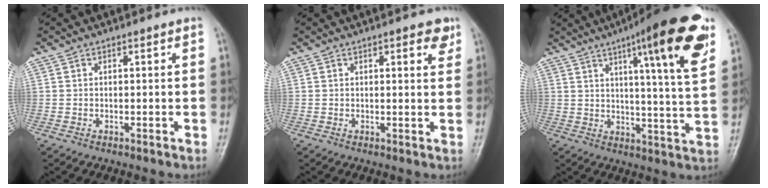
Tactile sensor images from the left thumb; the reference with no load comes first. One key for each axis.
{"total": 3.7, "fx": 2.1, "fy": 1.3, "fz": 2.7, "tx": -0.022, "ty": -0.008, "tz": 0.022}
{"total": 19.1, "fx": 9.8, "fy": 2.7, "fz": 16.2, "tx": -0.205, "ty": -0.035, "tz": 0.133}